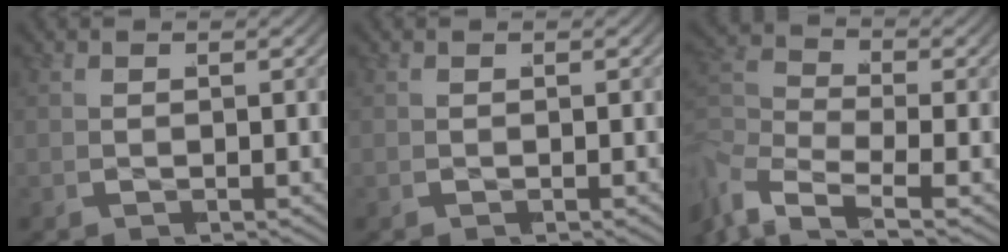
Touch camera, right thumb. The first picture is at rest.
{"total": 0.0}
{"total": 5.6, "force": [-2.7, 3.6, 3.3], "torque": [-0.094, -0.028, -0.048]}